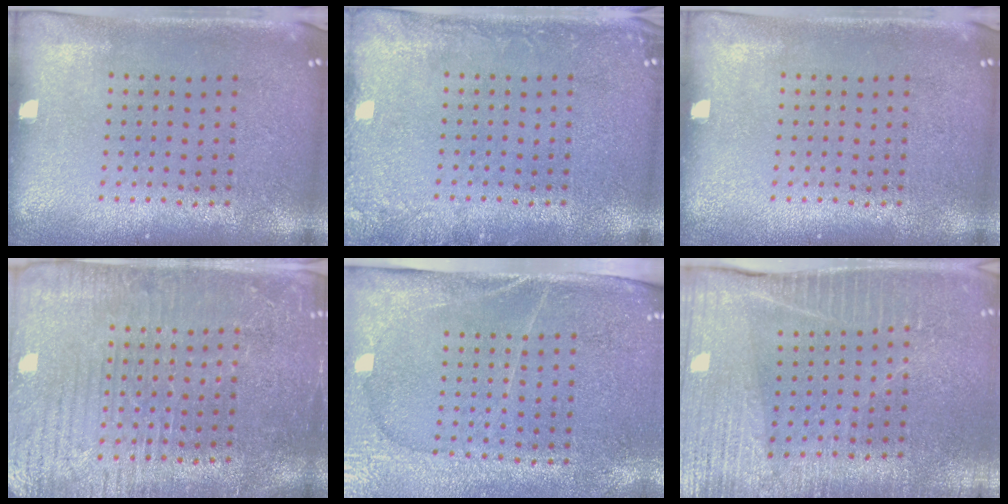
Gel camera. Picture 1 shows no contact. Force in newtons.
{"total": 1.7, "press": 1.7, "slide": 0.3}
{"total": 0.0}
{"total": 3.5, "press": 3.4, "slide": 0.9}
{"total": 2.9, "press": 2.7, "slide": 1.2}
{"total": 3.5, "press": 3.4, "slide": 0.8}